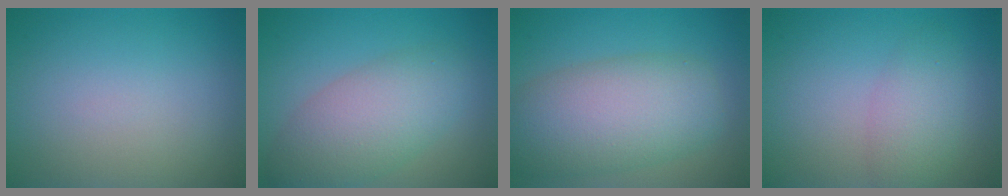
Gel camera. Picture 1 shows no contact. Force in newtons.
{"total": 6.0, "press": 6.0, "slide": 0.2}
{"total": 8.5, "press": 8.5, "slide": 0.2}
{"total": 2.9, "press": 2.9, "slide": 0.1}